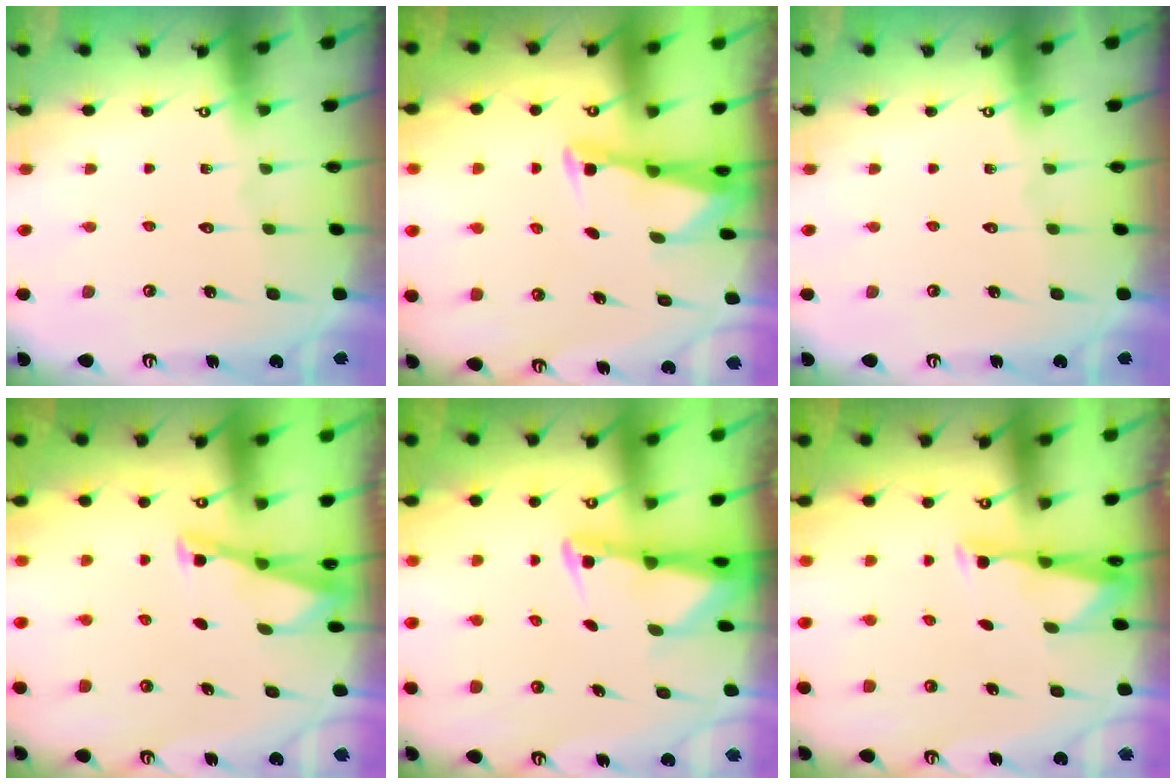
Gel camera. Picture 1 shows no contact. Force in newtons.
{"total": 2.7, "press": 2.7, "slide": 0.3}
{"total": 0.0}
{"total": 2.9, "press": 2.9, "slide": 0.3}
{"total": 2.3, "press": 2.3, "slide": 0.5}
{"total": 2.9, "press": 2.9, "slide": 0.5}